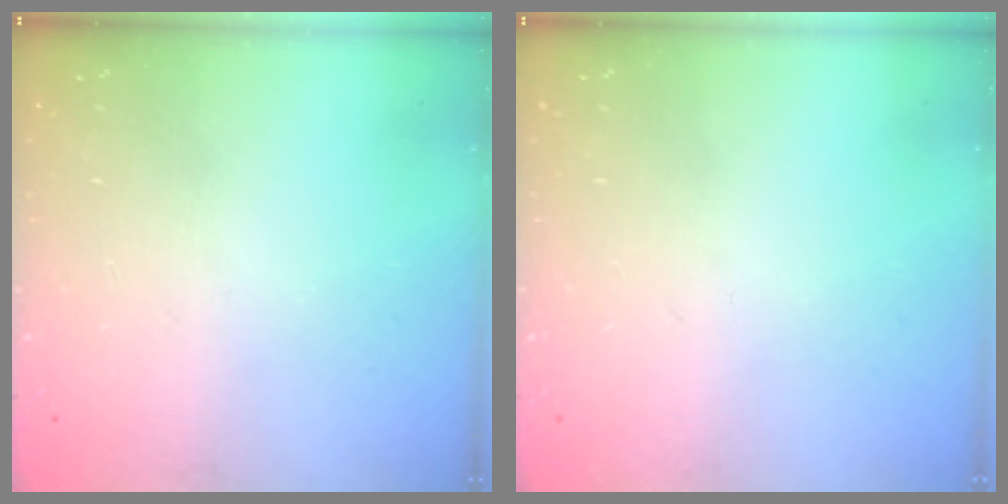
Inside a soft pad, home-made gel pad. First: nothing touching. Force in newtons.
{"total": 0.0}